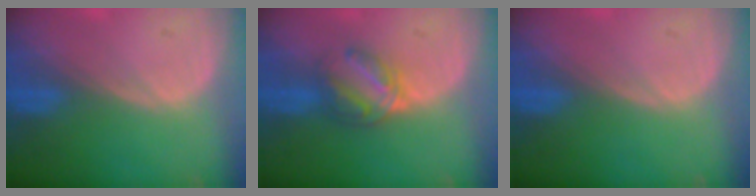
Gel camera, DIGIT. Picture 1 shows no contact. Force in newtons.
{"total": 6.2, "press": 5.3, "slide": 3.2}
{"total": 0.0}